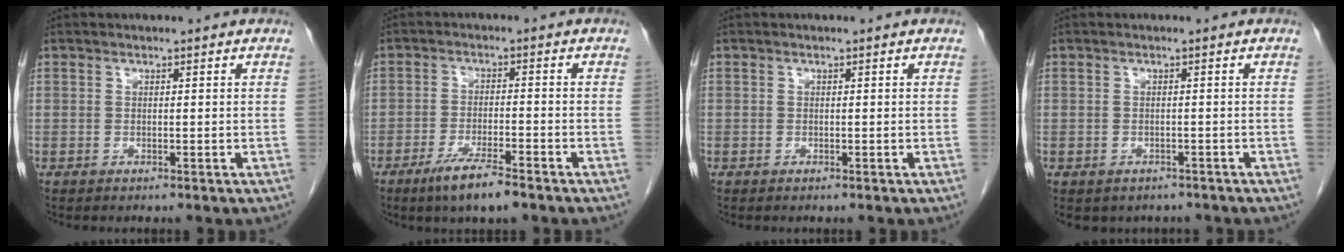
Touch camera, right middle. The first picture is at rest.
{"total": 6.6, "force": [-4.6, 0.7, 4.7], "torque": [-0.094, -0.013, -0.081]}
{"total": 0.0}
{"total": 4.3, "force": [-3.4, 2.6, 0.6], "torque": [0.001, 0.010, -0.040]}